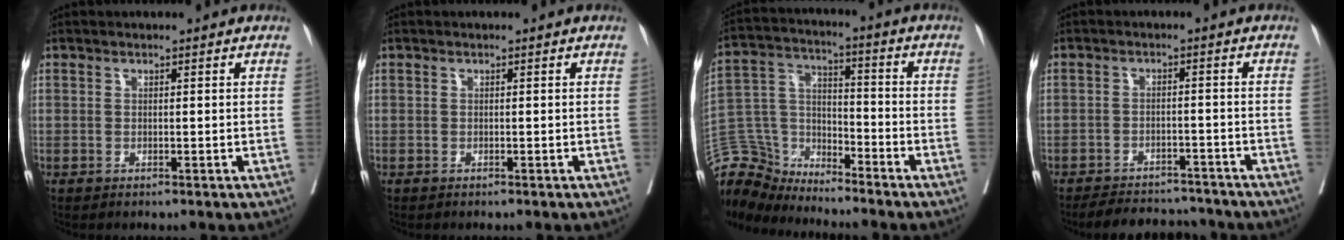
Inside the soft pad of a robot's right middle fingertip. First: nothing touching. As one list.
[{"total": 0.0}, {"total": 10.9, "force": [-10.6, 2.5, -0.1], "torque": [-0.008, 0.040, -0.209]}, {"total": 9.5, "force": [-8.9, 2.6, 2.0], "torque": [-0.025, 0.007, -0.120]}]